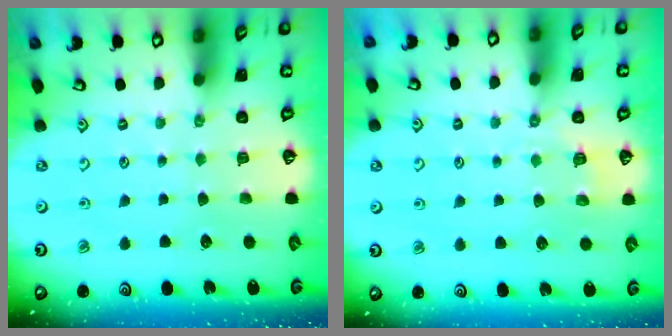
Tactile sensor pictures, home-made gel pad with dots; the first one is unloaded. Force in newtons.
{"total": 3.5, "press": 3.1, "slide": 1.8}